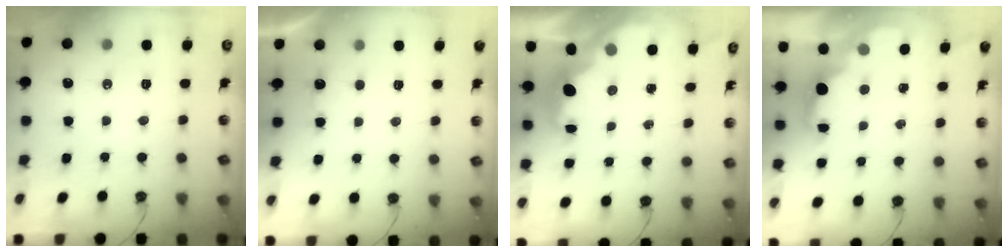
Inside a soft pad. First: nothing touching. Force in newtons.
{"total": 1.0, "press": 0.7, "slide": 0.6}
{"total": 2.9, "press": 2.8, "slide": 0.4}
{"total": 1.9, "press": 1.7, "slide": 0.8}